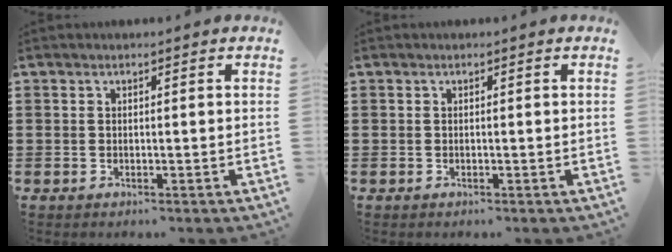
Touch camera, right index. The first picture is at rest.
{"total": 0.0}